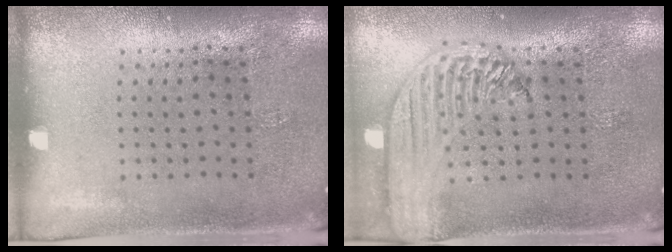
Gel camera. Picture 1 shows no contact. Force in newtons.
{"total": 2.6, "press": 2.2, "slide": 1.4}